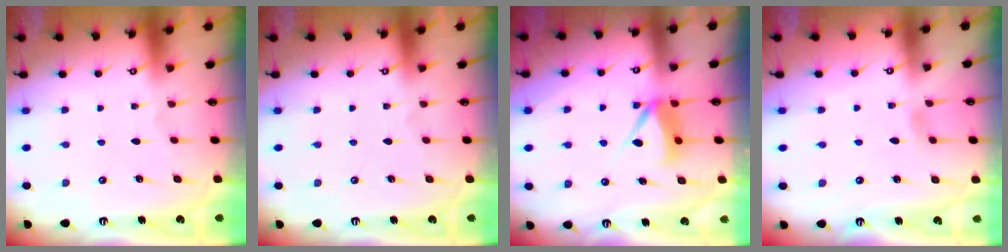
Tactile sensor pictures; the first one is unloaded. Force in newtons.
{"total": 0.0}
{"total": 6.7, "press": 6.7, "slide": 0.5}
{"total": 2.9, "press": 2.8, "slide": 0.4}